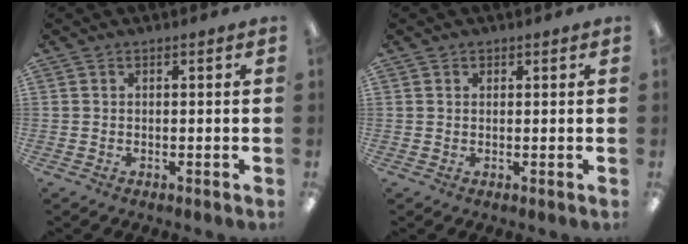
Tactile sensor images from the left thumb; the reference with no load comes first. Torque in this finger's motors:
{"motor_torque": [0.03, -0.16, -0.06, -0.15, -0.05]}